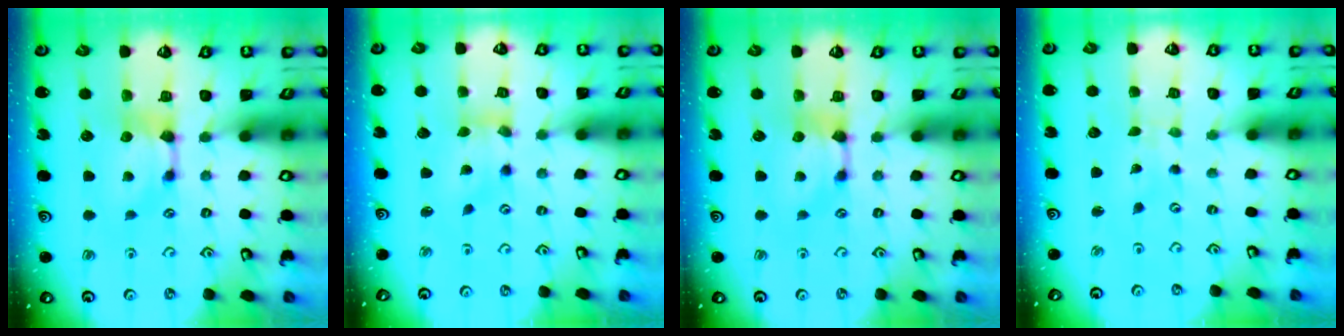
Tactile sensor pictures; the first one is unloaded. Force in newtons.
{"total": 1.8, "press": 1.3, "slide": 1.3}
{"total": 0.0}
{"total": 6.1, "press": 6.1, "slide": 0.3}